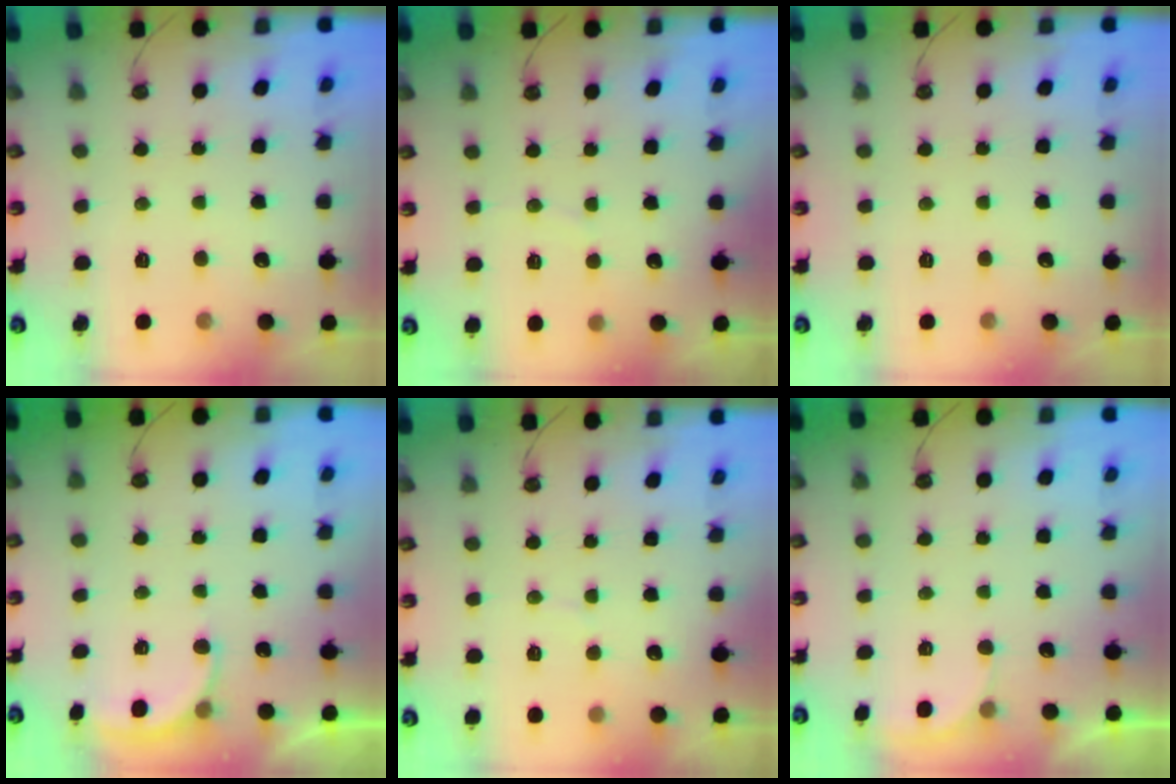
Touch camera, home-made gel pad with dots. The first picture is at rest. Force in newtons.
{"total": 1.8, "press": 1.5, "slide": 1.1}
{"total": 0.0}
{"total": 3.0, "press": 2.9, "slide": 0.7}
{"total": 2.9, "press": 2.9, "slide": 0.3}
{"total": 2.1, "press": 2.1, "slide": 0.6}